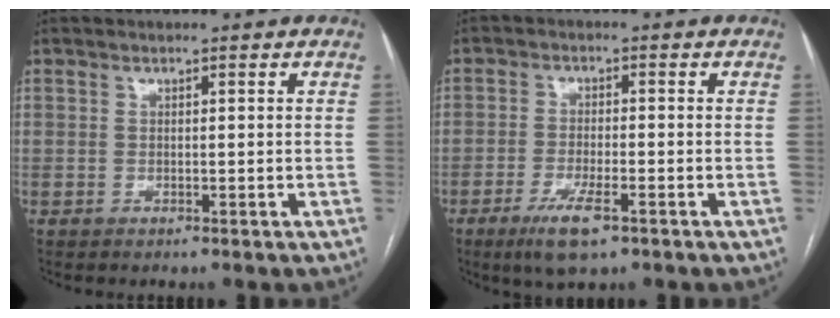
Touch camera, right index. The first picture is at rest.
{"total": 6.1, "force": [-3.6, 1.2, 4.8], "torque": [-0.096, -0.012, -0.058]}